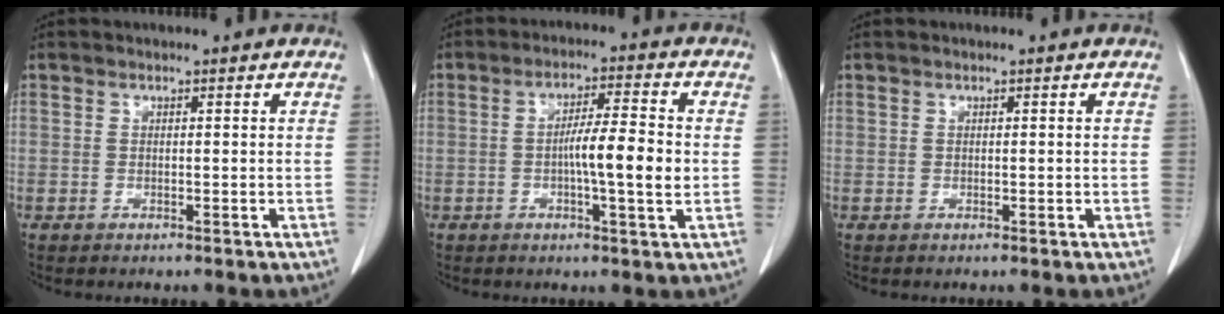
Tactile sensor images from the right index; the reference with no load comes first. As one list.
[{"total": 7.8, "force": [-0.8, 0.3, 7.8], "torque": [-0.129, 0.002, -0.017]}, {"total": 0.0}]